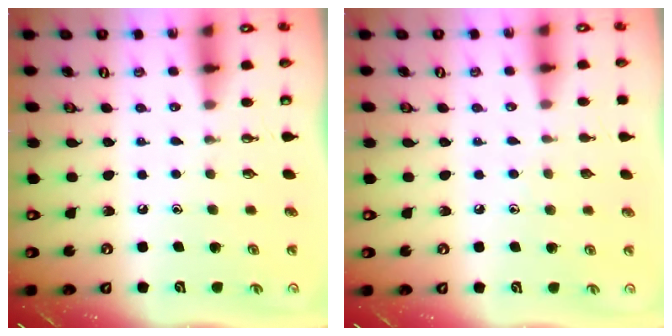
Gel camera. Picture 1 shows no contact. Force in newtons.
{"total": 4.2, "press": 4.2, "slide": 0.5}